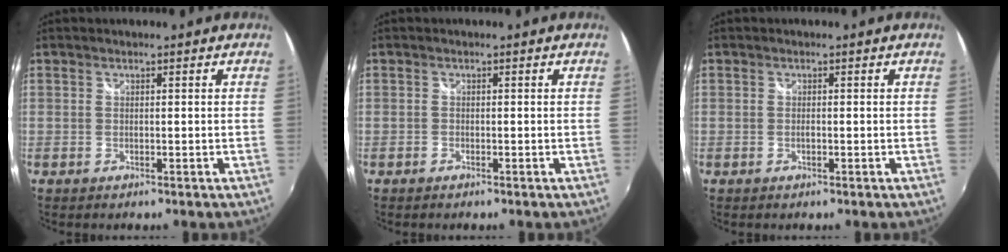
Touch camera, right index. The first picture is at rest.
{"total": 0.6, "force": [-0.5, 0.3, 0.1], "torque": [-0.004, -0.002, -0.013]}
{"total": 0.6, "force": [-0.3, 0.2, 0.5], "torque": [-0.011, -0.001, -0.006]}